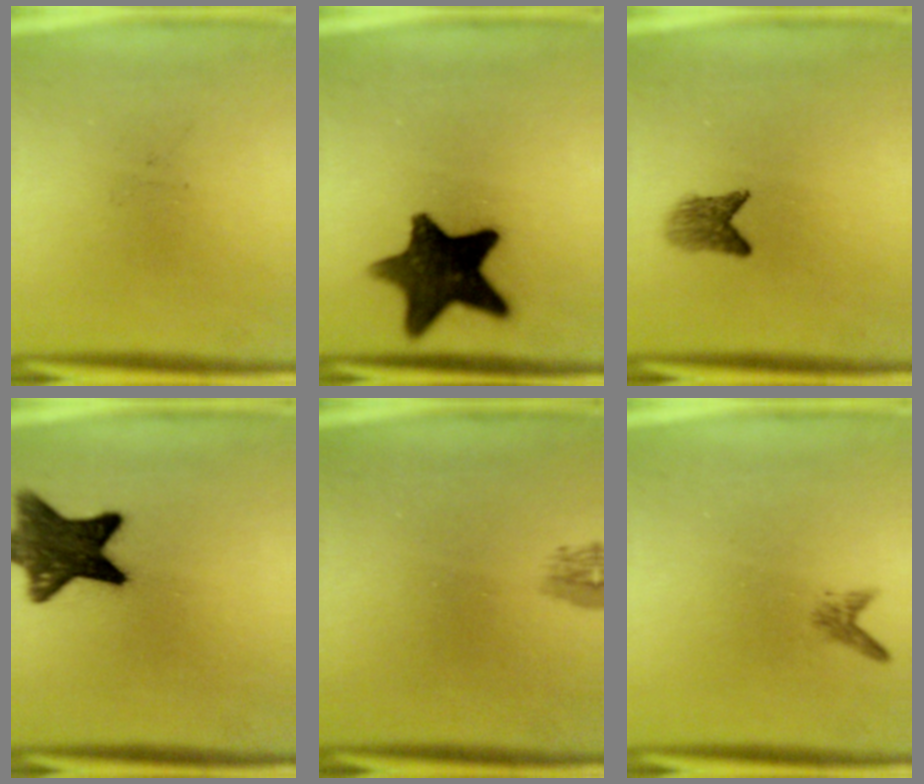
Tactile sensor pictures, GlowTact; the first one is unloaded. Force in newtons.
{"total": 13.8}
{"total": 2.8}
{"total": 12.2}
{"total": 1.3}
{"total": 1.1}